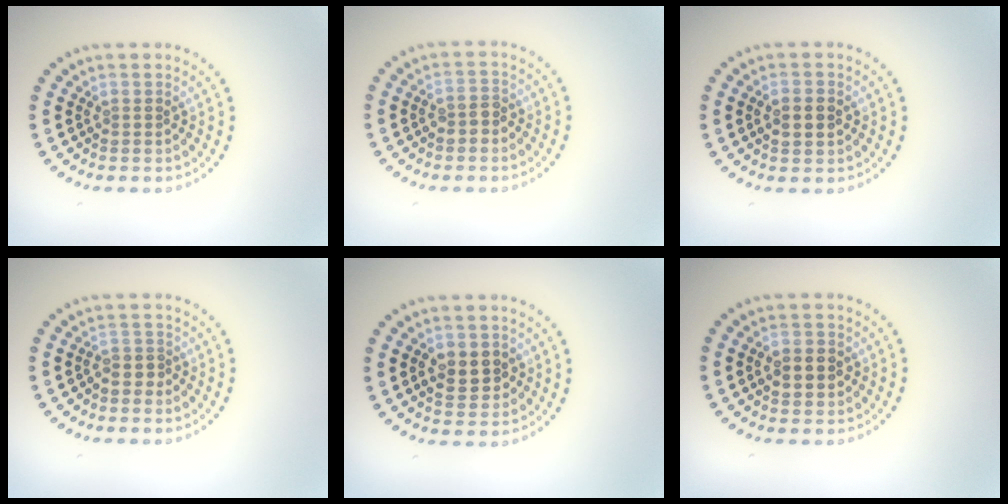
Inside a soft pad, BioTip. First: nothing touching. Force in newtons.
{"total": 1.7, "press": 1.6, "slide": 0.6}
{"total": 2.9, "press": 2.9, "slide": 0.2}
{"total": 1.3, "press": 0.9, "slide": 0.9}
{"total": 2.9, "press": 2.8, "slide": 0.4}
{"total": 2.7, "press": 2.7, "slide": 0.5}